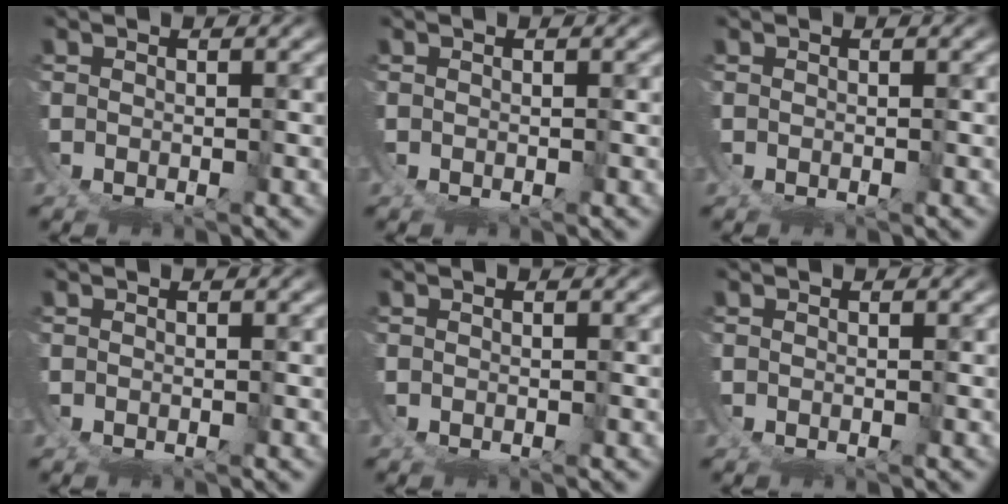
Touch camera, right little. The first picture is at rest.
{"total": 0.0}
{"total": 0.0}
{"total": 0.0}
{"total": 0.0}
{"total": 0.0}